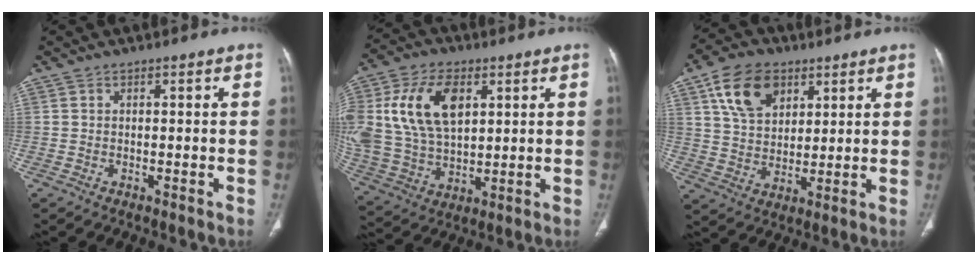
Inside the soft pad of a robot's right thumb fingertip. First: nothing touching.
{"total": 18.5, "force": [5.3, 11.3, 13.6], "torque": [-0.256, -0.006, 0.104]}
{"total": 12.2, "force": [5.8, 7.9, 7.2], "torque": [-0.107, -0.015, 0.109]}